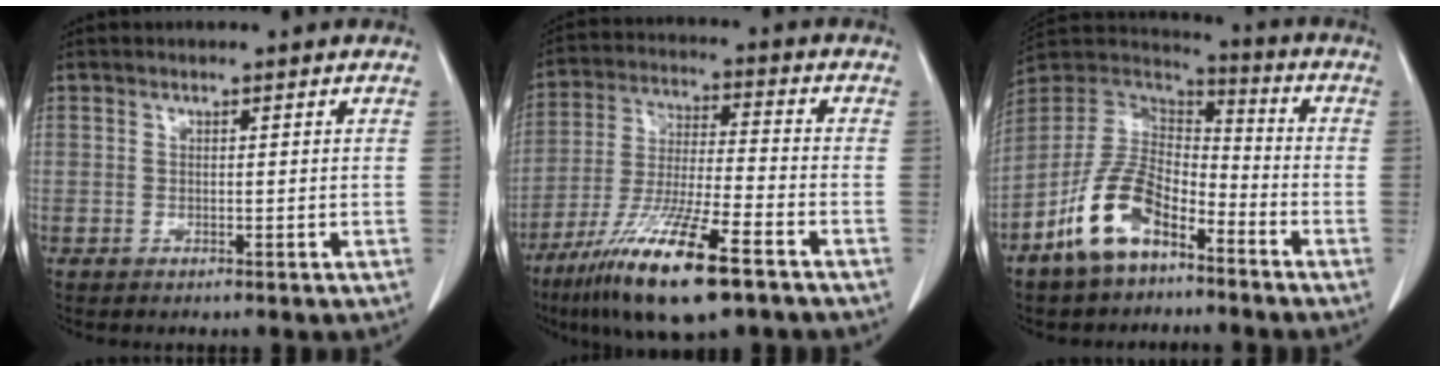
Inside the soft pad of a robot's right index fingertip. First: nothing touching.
{"total": 16.3, "force": [-9.9, 1.9, 12.8], "torque": [-0.250, -0.039, -0.181]}
{"total": 12.6, "force": [-7.4, 6.0, 8.2], "torque": [-0.175, 0.013, -0.147]}